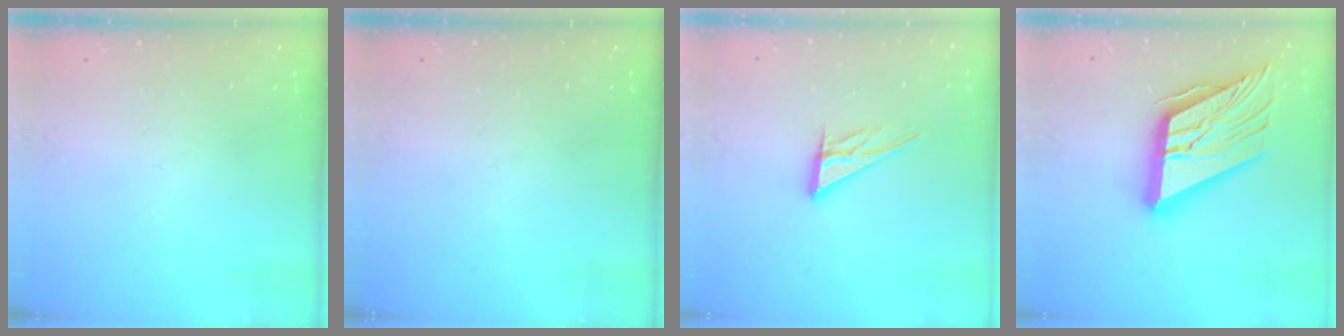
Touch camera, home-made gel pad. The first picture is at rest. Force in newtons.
{"total": 0.0}
{"total": 10.2, "press": 10.1, "slide": 0.9}
{"total": 23.2, "press": 23.0, "slide": 2.7}